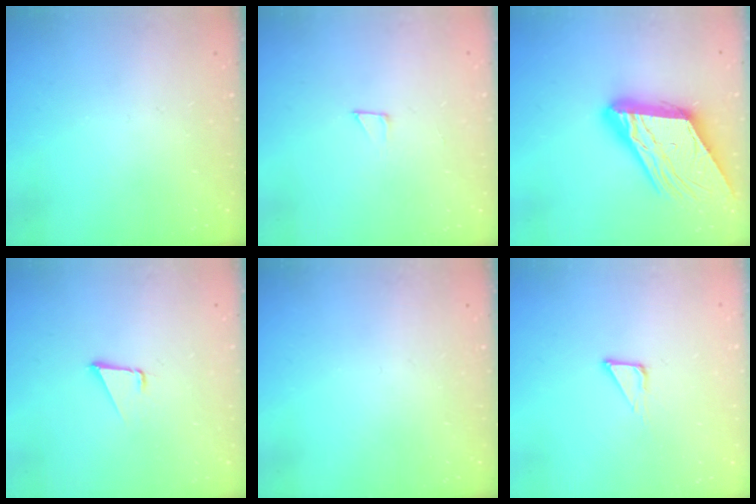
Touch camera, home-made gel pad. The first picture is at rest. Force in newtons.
{"total": 1.9, "press": 1.9, "slide": 0.1}
{"total": 20.7, "press": 20.6, "slide": 2.1}
{"total": 1.7, "press": 1.7, "slide": 0.1}
{"total": 0.0}
{"total": 3.9, "press": 3.9, "slide": 0.3}